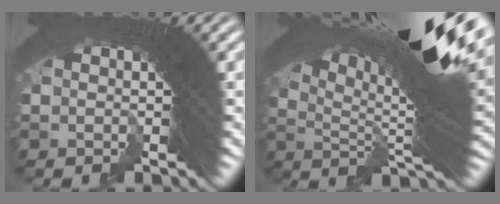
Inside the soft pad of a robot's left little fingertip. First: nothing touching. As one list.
[{"total": 20.8, "force": [8.2, 6.2, 18.2], "torque": [-0.240, 0.040, 0.105]}]